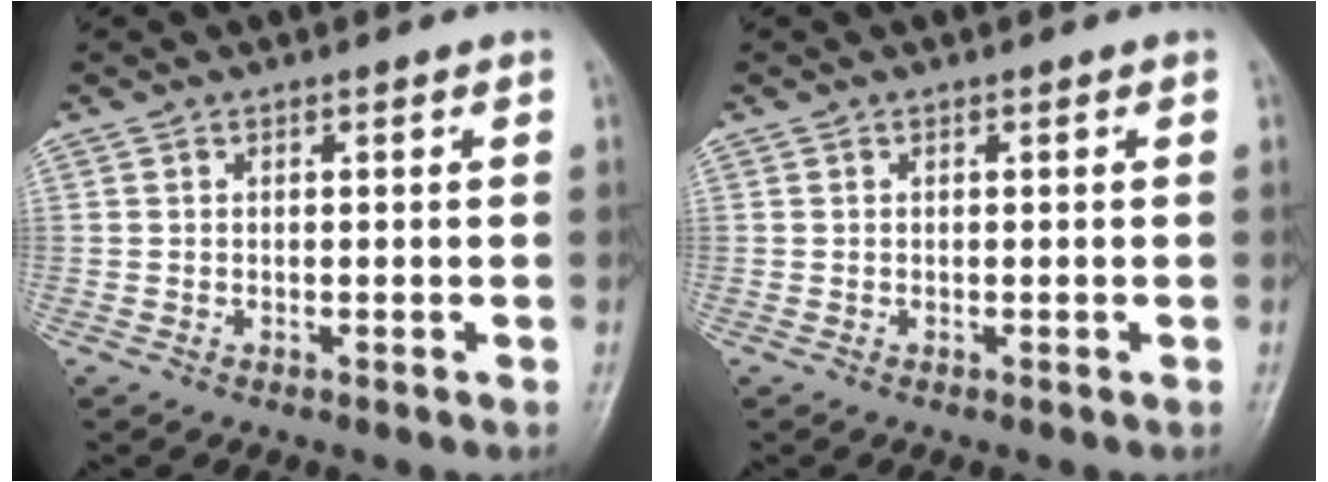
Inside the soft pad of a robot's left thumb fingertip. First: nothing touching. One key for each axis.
{"total": 0.0}